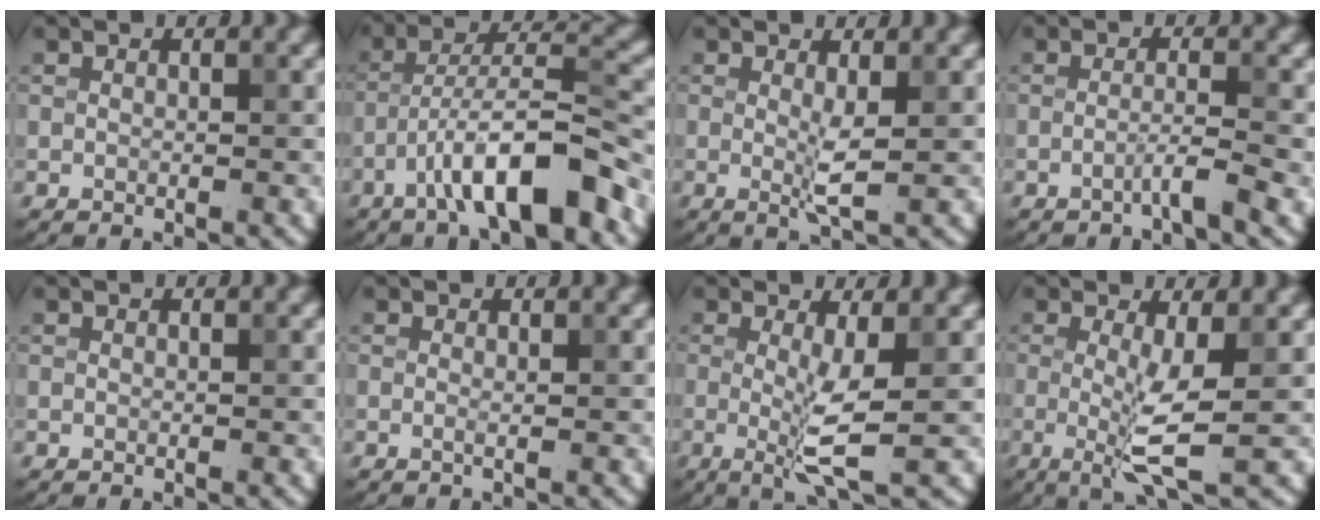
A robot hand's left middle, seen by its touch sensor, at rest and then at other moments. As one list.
[{"total": 8.8, "force": [-5.0, 1.7, 7.0], "torque": [-0.112, 0.020, -0.081]}, {"total": 2.1, "force": [0.2, 0.2, 2.1], "torque": [-0.042, -0.009, 0.002]}, {"total": 2.1, "force": [-1.1, 0.0, 1.7], "torque": [-0.025, 0.010, -0.030]}, {"total": 0.0}, {"total": 0.7, "force": [-0.1, 0.2, 0.7], "torque": [-0.013, -0.005, -0.004]}, {"total": 4.1, "force": [-0.3, 0.6, 4.0], "torque": [-0.078, -0.014, -0.007]}, {"total": 4.6, "force": [-0.4, 0.8, 4.5], "torque": [-0.085, -0.013, -0.010]}]